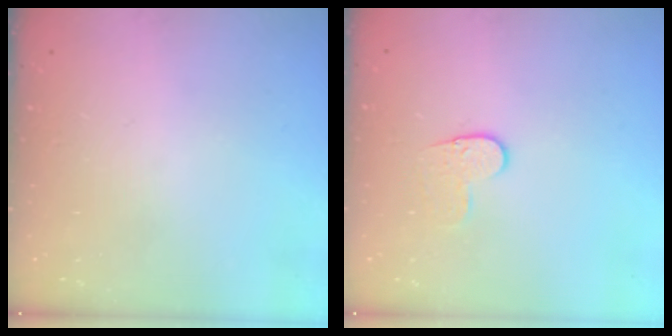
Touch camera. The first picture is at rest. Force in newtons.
{"total": 5.8, "press": 5.7, "slide": 0.4}